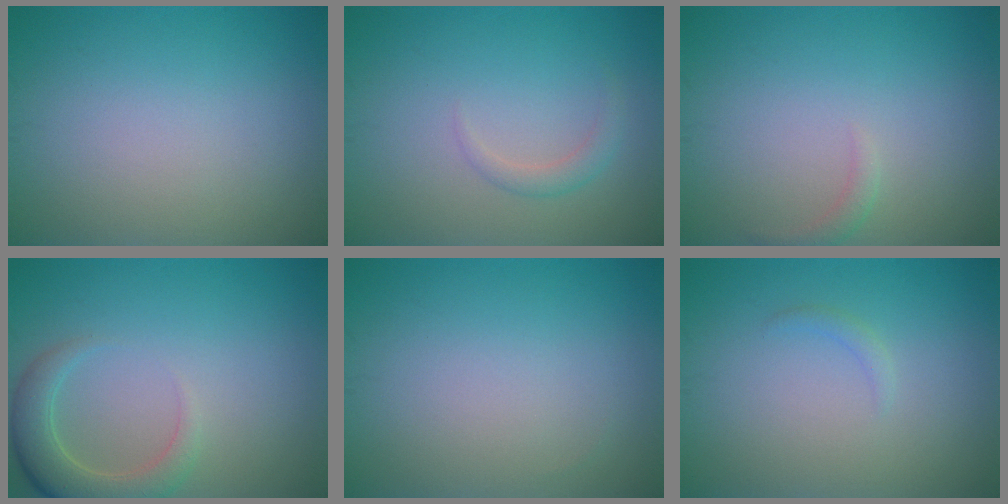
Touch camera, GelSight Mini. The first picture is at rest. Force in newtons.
{"total": 1.4, "press": 1.4, "slide": 0.1}
{"total": 1.0, "press": 1.0, "slide": 0.1}
{"total": 4.0, "press": 3.9, "slide": 0.5}
{"total": 0.0}
{"total": 0.7, "press": 0.7, "slide": 0.1}